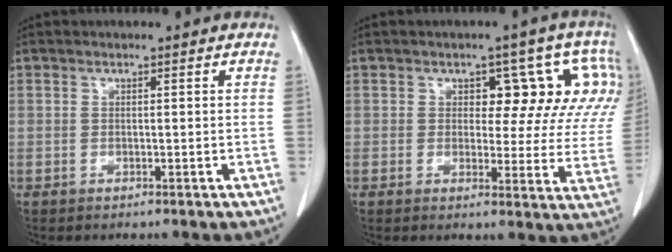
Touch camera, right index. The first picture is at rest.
{"total": 10.2, "force": [3.9, 5.7, 7.5], "torque": [-0.068, 0.016, 0.034]}